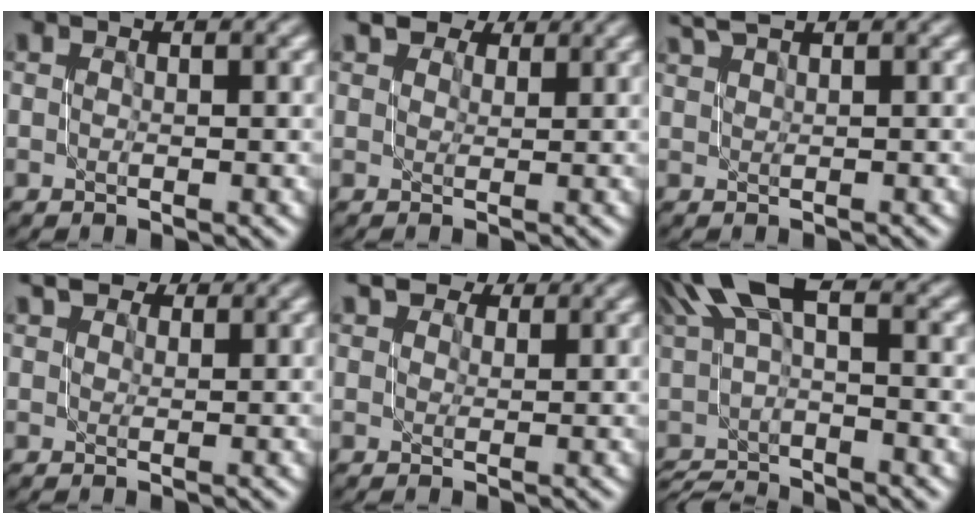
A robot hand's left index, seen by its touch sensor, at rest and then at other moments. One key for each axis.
{"total": 4.0, "fx": 3.4, "fy": 1.6, "fz": 1.5, "tx": -0.027, "ty": 0.012, "tz": 0.037}
{"total": 2.2, "fx": 2.0, "fy": 0.1, "fz": 0.9, "tx": -0.010, "ty": 0.006, "tz": 0.036}
{"total": 3.2, "fx": 2.8, "fy": 1.1, "fz": 1.1, "tx": -0.021, "ty": 0.010, "tz": 0.030}
{"total": 3.6, "fx": 3.0, "fy": 1.4, "fz": 1.4, "tx": -0.024, "ty": 0.012, "tz": 0.032}
{"total": 5.9, "fx": -0.1, "fy": 1.7, "fz": 5.7, "tx": -0.095, "ty": 0.009, "tz": -0.008}